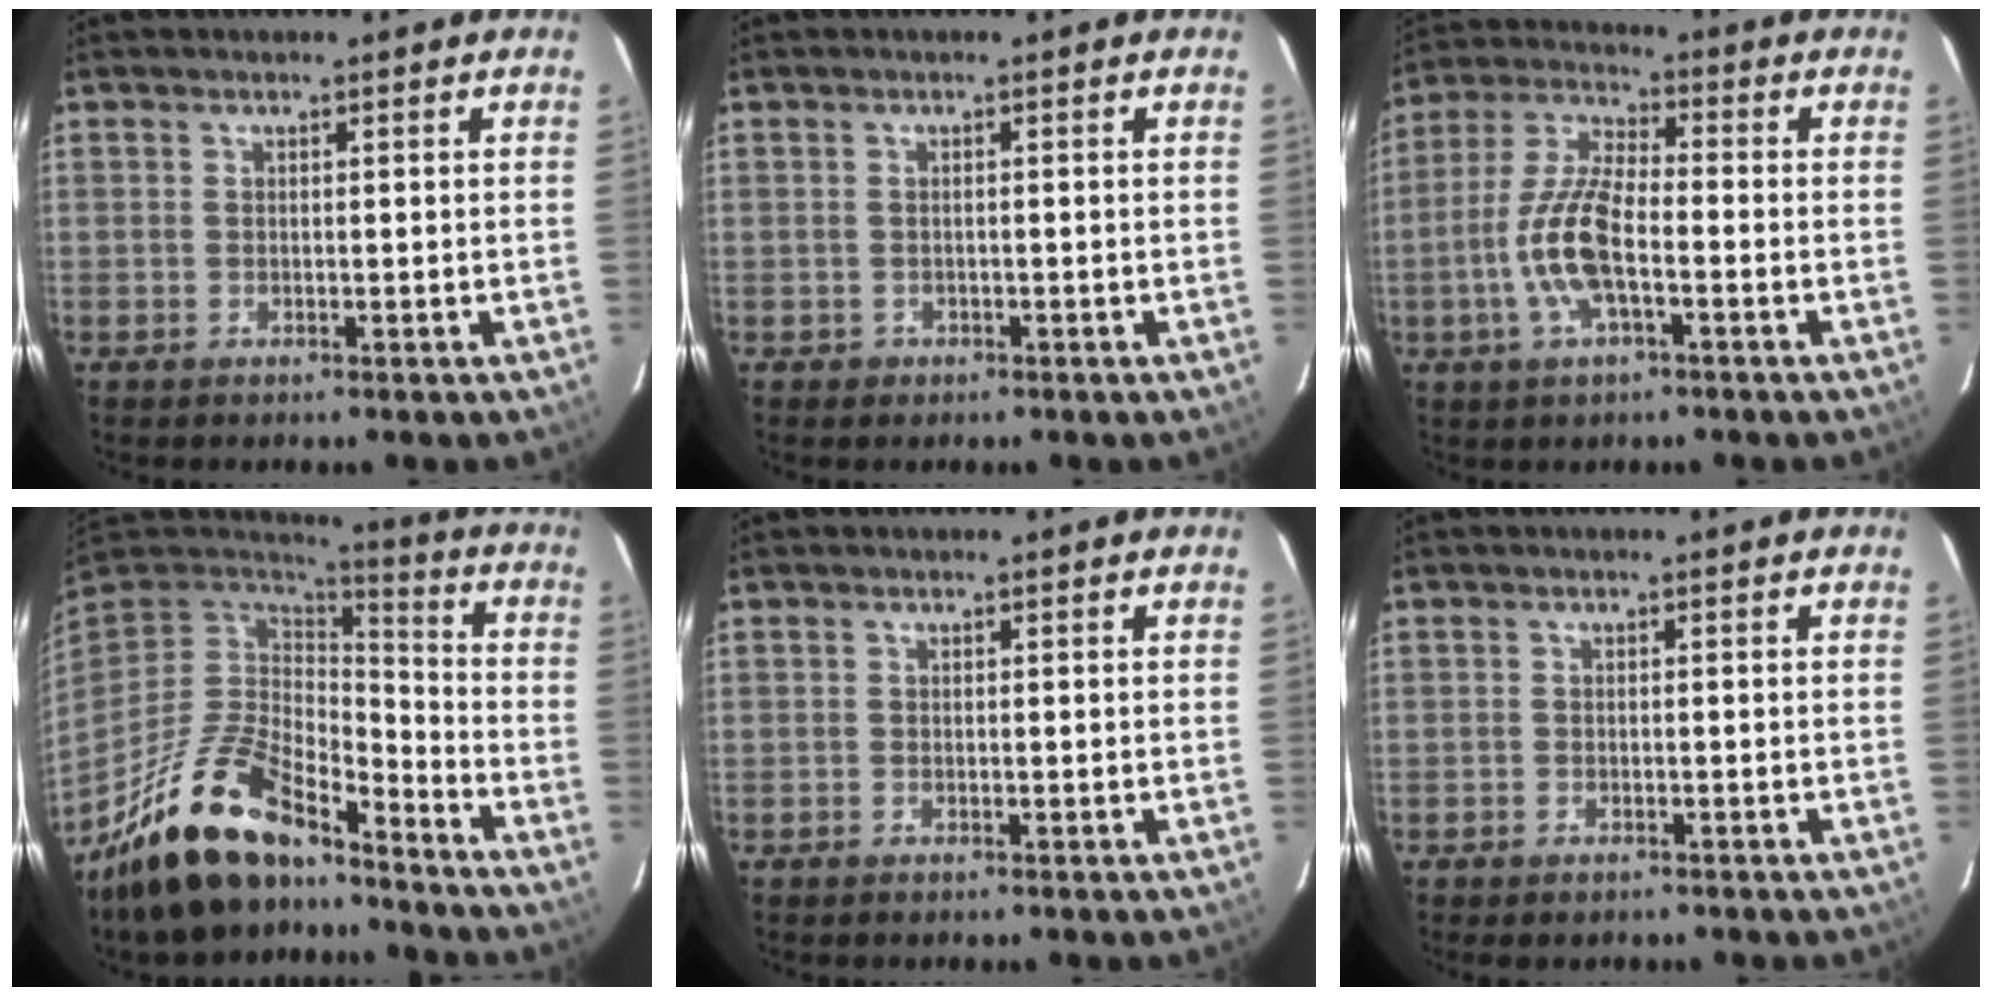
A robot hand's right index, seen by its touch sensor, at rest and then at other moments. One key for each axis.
{"total": 1.0, "fx": -0.6, "fy": 0.8, "fz": 0.1, "tx": -0.001, "ty": 0.002, "tz": -0.002}
{"total": 11.6, "fx": -3.4, "fy": 3.9, "fz": 10.3, "tx": -0.223, "ty": 0.003, "tz": -0.070}
{"total": 18.6, "fx": -13.7, "fy": 6.8, "fz": 10.5, "tx": -0.220, "ty": -0.023, "tz": -0.244}
{"total": 0.0}
{"total": 1.6, "fx": -1.2, "fy": 0.9, "fz": 0.4, "tx": -0.014, "ty": -0.003, "tz": -0.017}